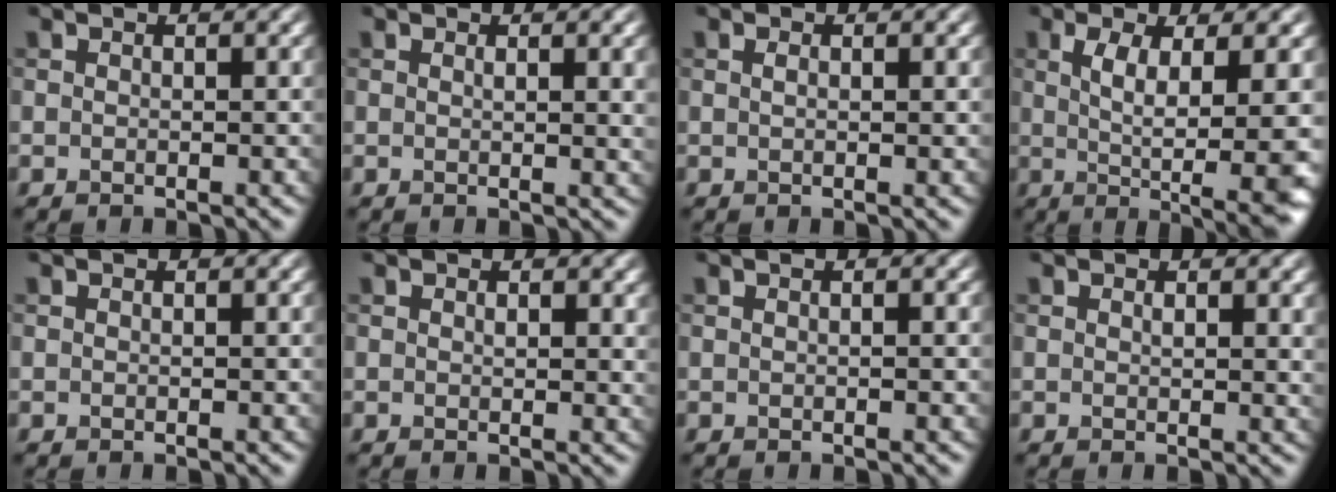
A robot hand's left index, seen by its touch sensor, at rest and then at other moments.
{"total": 3.1, "force": [0.9, 1.0, 2.8], "torque": [-0.026, 0.003, 0.012]}
{"total": 1.1, "force": [0.3, 0.4, 1.0], "torque": [-0.015, 0.001, 0.005]}
{"total": 8.4, "force": [-0.4, 2.0, 8.1], "torque": [-0.123, -0.007, -0.003]}
{"total": 0.0}
{"total": 1.1, "force": [0.6, 0.5, 0.9], "torque": [-0.009, -0.004, 0.011]}
{"total": 1.1, "force": [0.1, 0.3, 1.0], "torque": [-0.011, 0.004, -0.004]}
{"total": 1.6, "force": [0.7, 0.5, 1.3], "torque": [-0.013, 0.000, 0.012]}